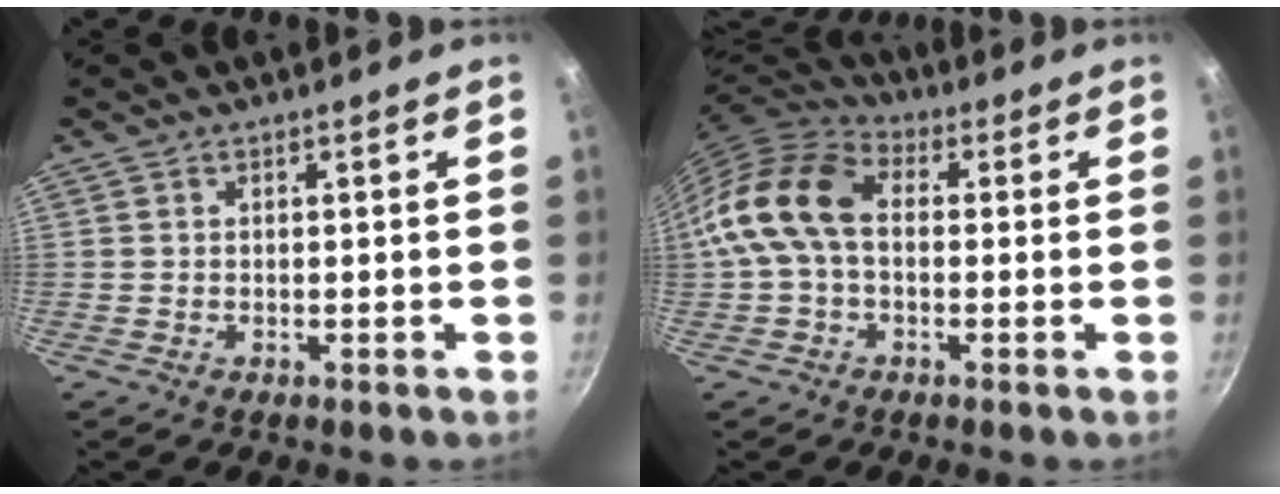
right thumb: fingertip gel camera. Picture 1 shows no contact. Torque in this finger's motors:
{"motor_torque": [-0.43, 1.19, 0.87, -0.79, 0.20]}